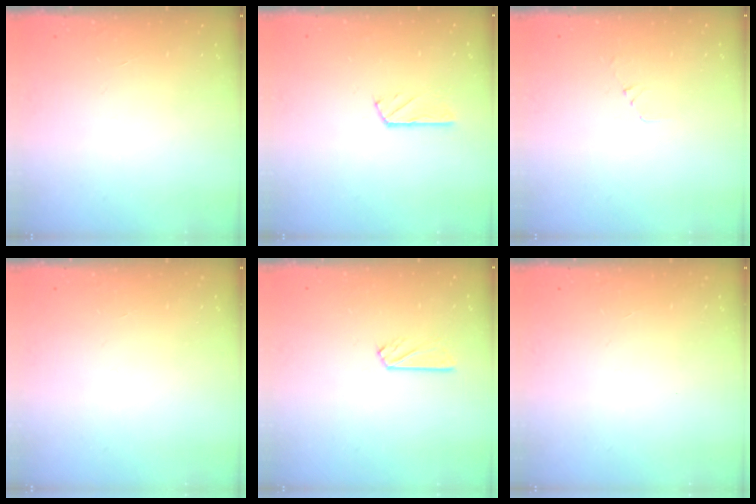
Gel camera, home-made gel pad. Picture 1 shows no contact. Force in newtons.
{"total": 2.9, "press": 2.9, "slide": 0.1}
{"total": 3.3, "press": 3.3, "slide": 0.4}
{"total": 0.0}
{"total": 4.7, "press": 4.7, "slide": 0.4}
{"total": 0.0}